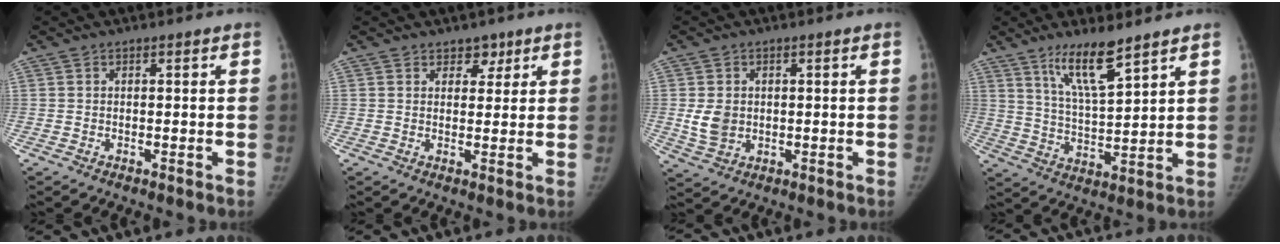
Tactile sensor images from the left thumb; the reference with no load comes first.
{"total": 3.1, "force": [2.0, 2.1, 0.9], "torque": [0.013, -0.011, 0.028]}
{"total": 5.2, "force": [0.3, 4.1, 3.1], "torque": [-0.049, -0.006, 0.015]}
{"total": 10.2, "force": [7.1, 1.9, 7.1], "torque": [-0.124, -0.052, 0.140]}